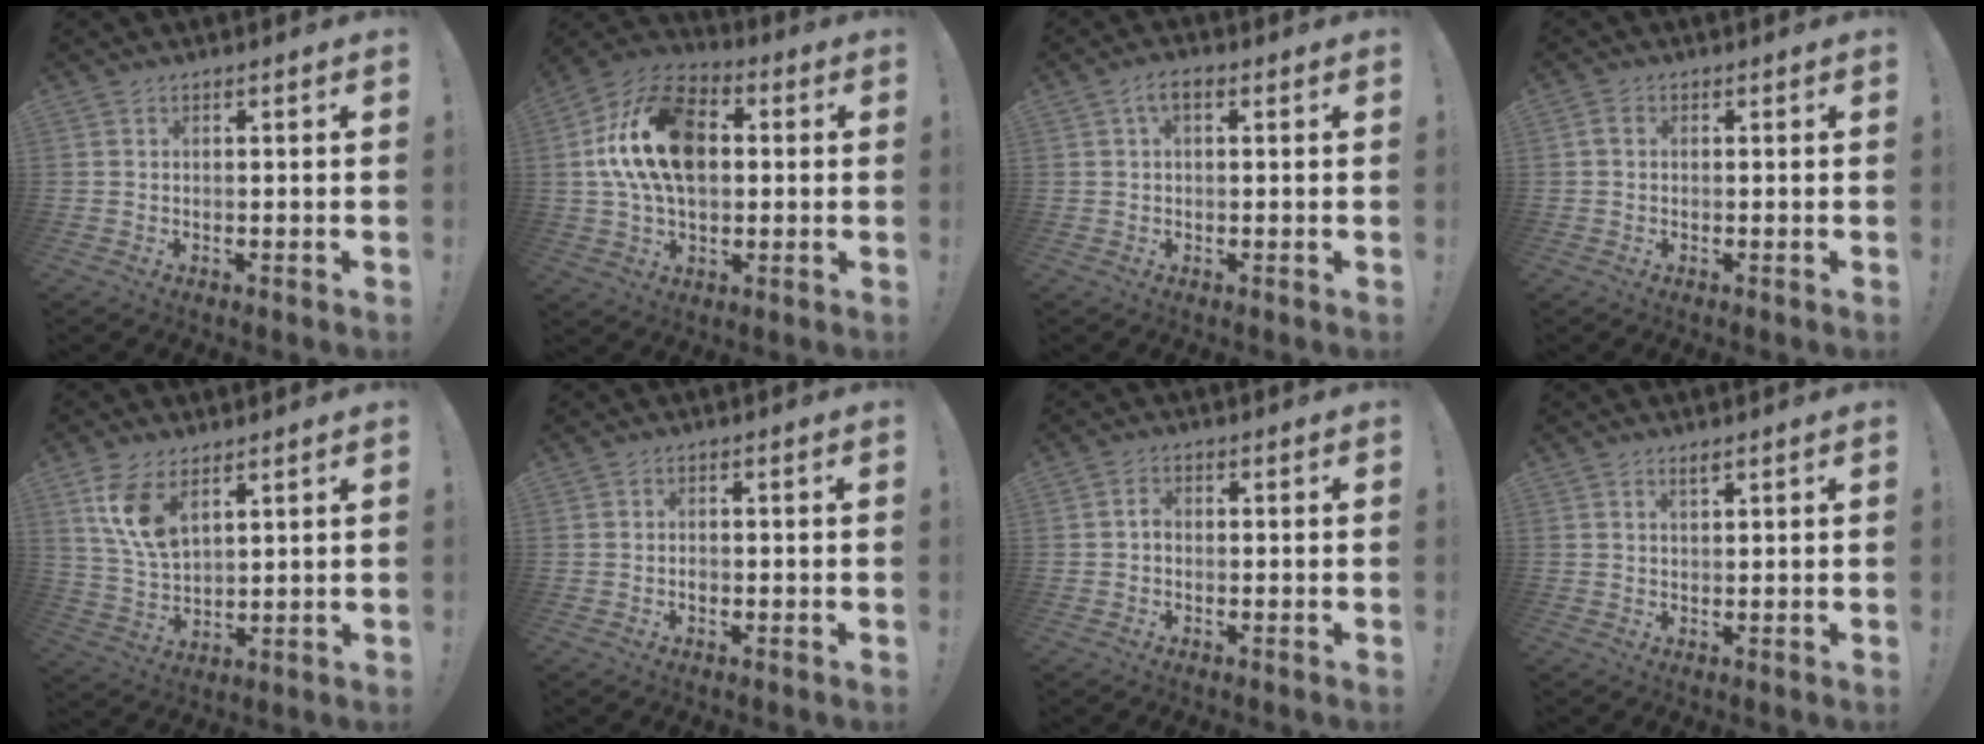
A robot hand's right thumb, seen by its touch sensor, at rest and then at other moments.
{"total": 20.3, "force": [3.1, 13.2, 15.1], "torque": [-0.269, 0.012, 0.058]}
{"total": 3.5, "force": [1.0, 1.7, 2.9], "torque": [-0.054, 0.007, 0.017]}
{"total": 1.9, "force": [0.2, 1.5, 1.2], "torque": [-0.019, 0.003, 0.002]}
{"total": 10.6, "force": [5.9, 5.3, 7.0], "torque": [-0.135, -0.019, 0.111]}
{"total": 1.1, "force": [-0.7, 0.7, 0.4], "torque": [-0.005, 0.002, -0.013]}
{"total": 1.7, "force": [-0.6, 1.2, 1.0], "torque": [-0.026, 0.010, -0.011]}
{"total": 1.7, "force": [1.3, 0.5, 1.0], "torque": [-0.016, -0.004, 0.023]}